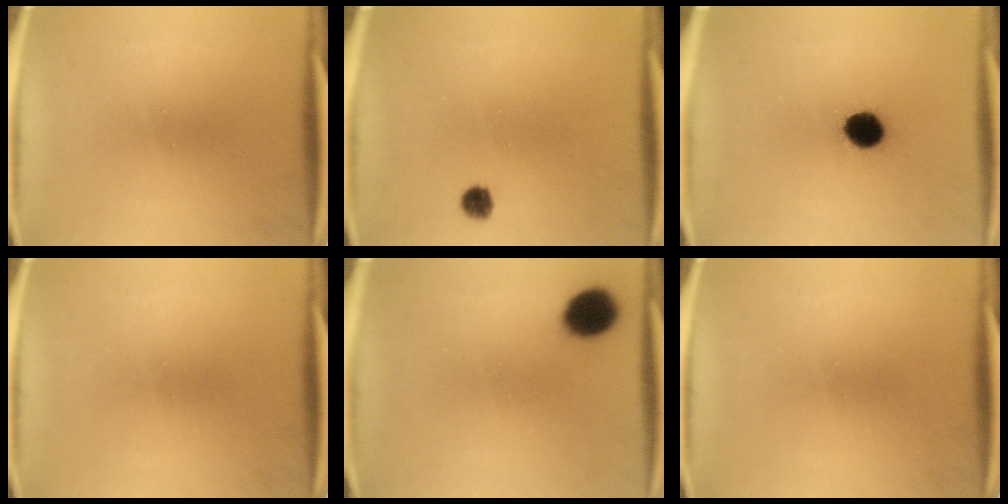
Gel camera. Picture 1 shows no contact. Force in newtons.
{"total": 2.3}
{"total": 6.9}
{"total": 0.0}
{"total": 8.6}
{"total": 0.0}